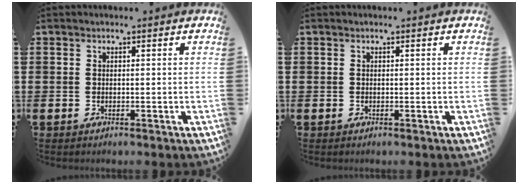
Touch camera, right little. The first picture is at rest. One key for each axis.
{"total": 0.0}